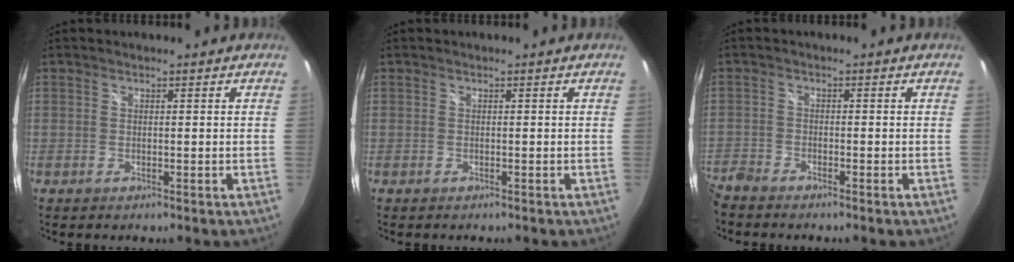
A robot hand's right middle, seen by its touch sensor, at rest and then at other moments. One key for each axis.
{"total": 0.0}
{"total": 5.1, "fx": -4.7, "fy": 1.3, "fz": 1.3, "tx": -0.051, "ty": -0.019, "tz": -0.099}